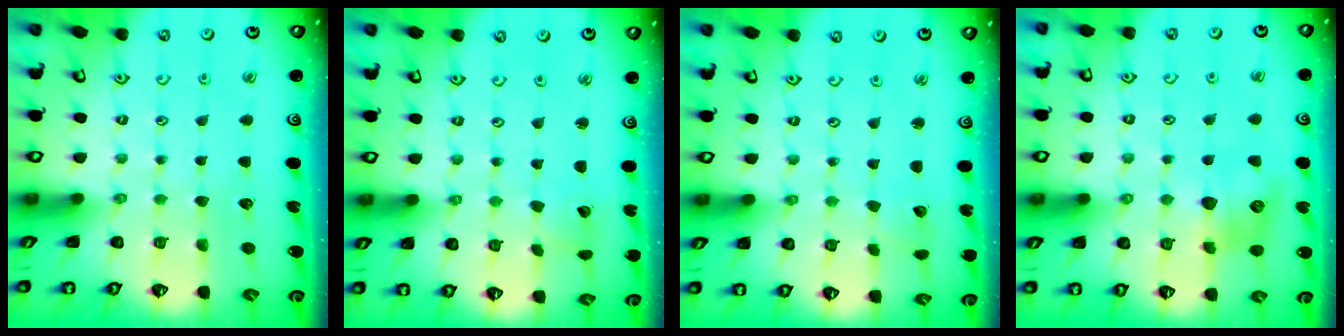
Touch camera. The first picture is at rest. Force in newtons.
{"total": 1.8, "press": 1.7, "slide": 0.3}
{"total": 1.7, "press": 1.7, "slide": 0.1}
{"total": 9.8, "press": 9.8, "slide": 0.4}